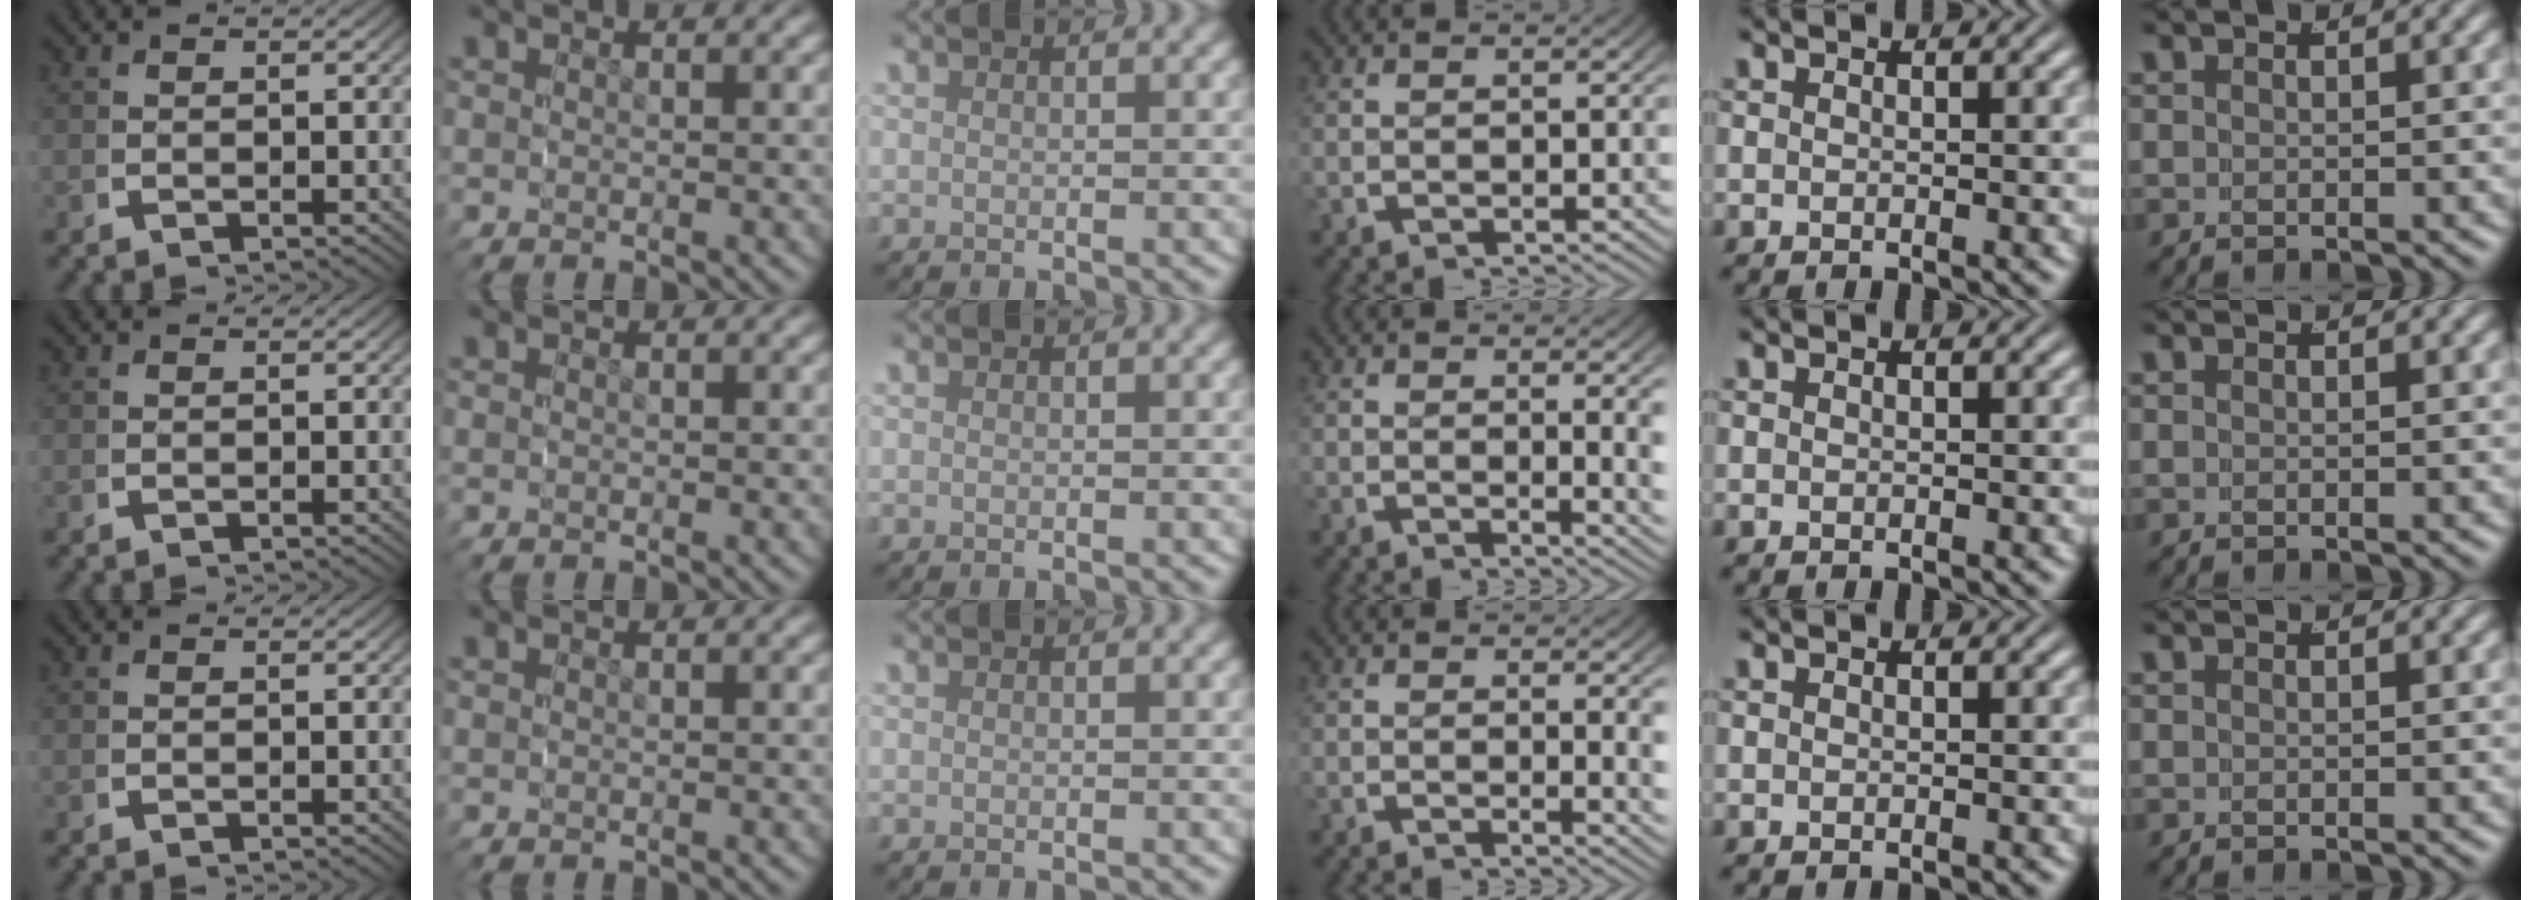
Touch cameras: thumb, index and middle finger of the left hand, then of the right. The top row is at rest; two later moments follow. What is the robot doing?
{"motion": "grasp_and_lifting", "object": "dispenser bottle"}